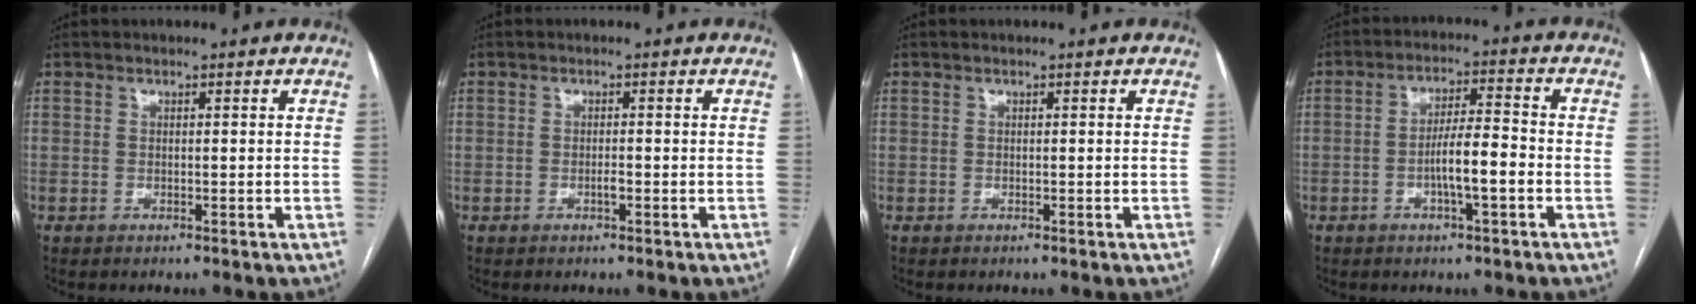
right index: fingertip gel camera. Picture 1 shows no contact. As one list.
[{"total": 1.0, "force": [-0.4, 0.2, 0.9], "torque": [-0.018, 0.001, -0.008]}, {"total": 0.0}, {"total": 6.5, "force": [-2.0, 0.8, 6.2], "torque": [-0.115, 0.009, -0.036]}]